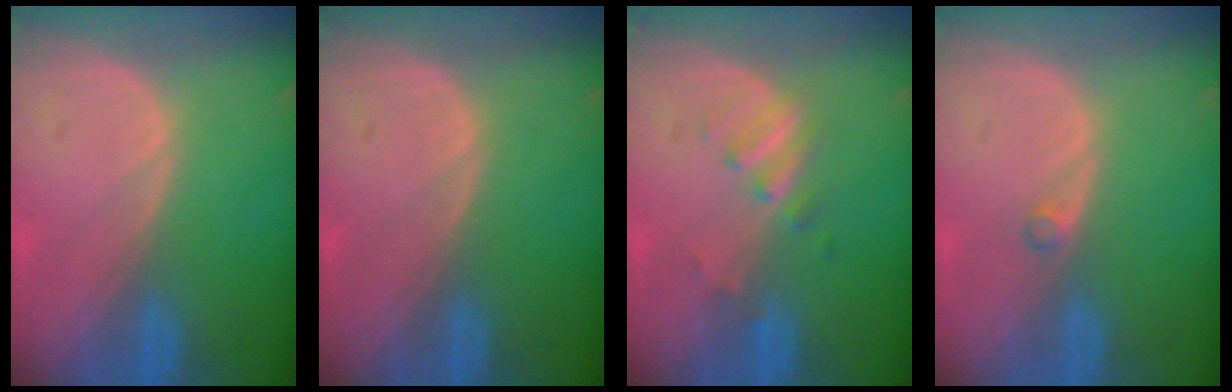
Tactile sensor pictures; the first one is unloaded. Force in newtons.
{"total": 0.0}
{"total": 2.7, "press": 2.7, "slide": 0.5}
{"total": 0.9, "press": 0.9, "slide": 0.2}